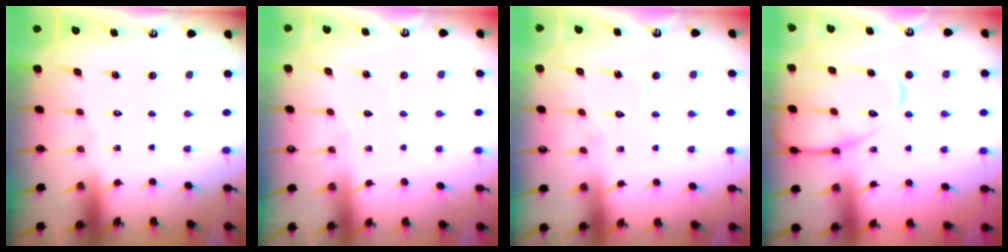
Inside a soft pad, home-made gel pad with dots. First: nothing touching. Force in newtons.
{"total": 2.6, "press": 2.6, "slide": 0.4}
{"total": 4.5, "press": 4.5, "slide": 0.3}
{"total": 15.1, "press": 15.0, "slide": 1.4}